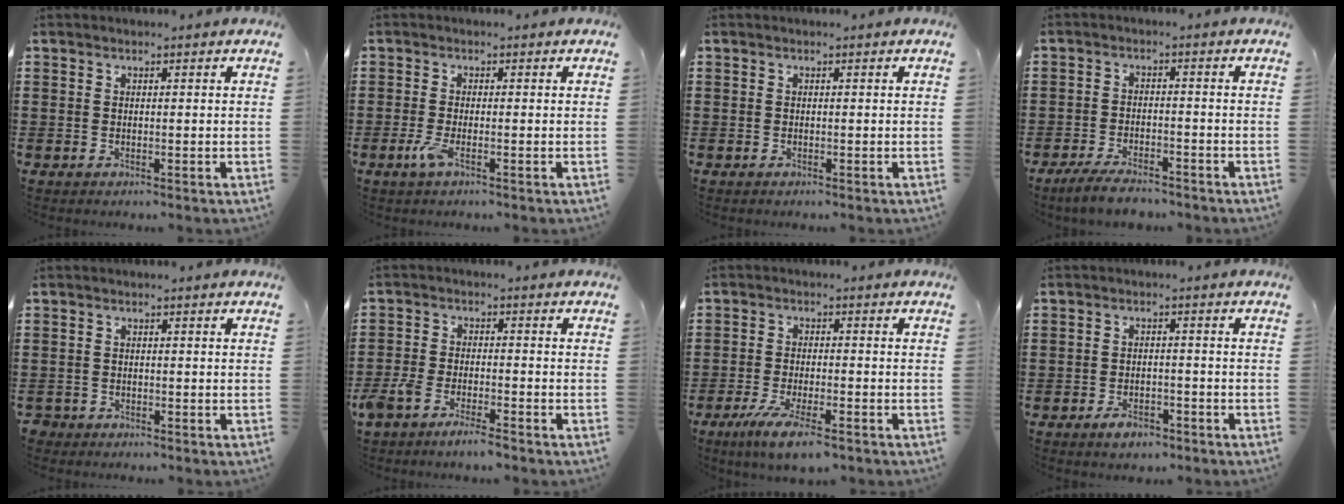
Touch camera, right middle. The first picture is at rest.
{"total": 2.2, "force": [-0.9, 0.4, 2.0], "torque": [-0.057, -0.010, -0.023]}
{"total": 0.0}
{"total": 4.3, "force": [-3.9, 0.8, 1.7], "torque": [-0.034, 0.001, -0.077]}
{"total": 1.2, "force": [-1.0, 0.7, 0.1], "torque": [-0.006, 0.000, -0.023]}
{"total": 4.3, "force": [-3.7, 0.7, 2.1], "torque": [-0.056, -0.005, -0.075]}
{"total": 5.6, "force": [-3.8, 0.8, 4.0], "torque": [-0.083, -0.012, -0.071]}
{"total": 2.9, "force": [-2.3, 1.3, 1.2], "torque": [-0.023, 0.005, -0.045]}